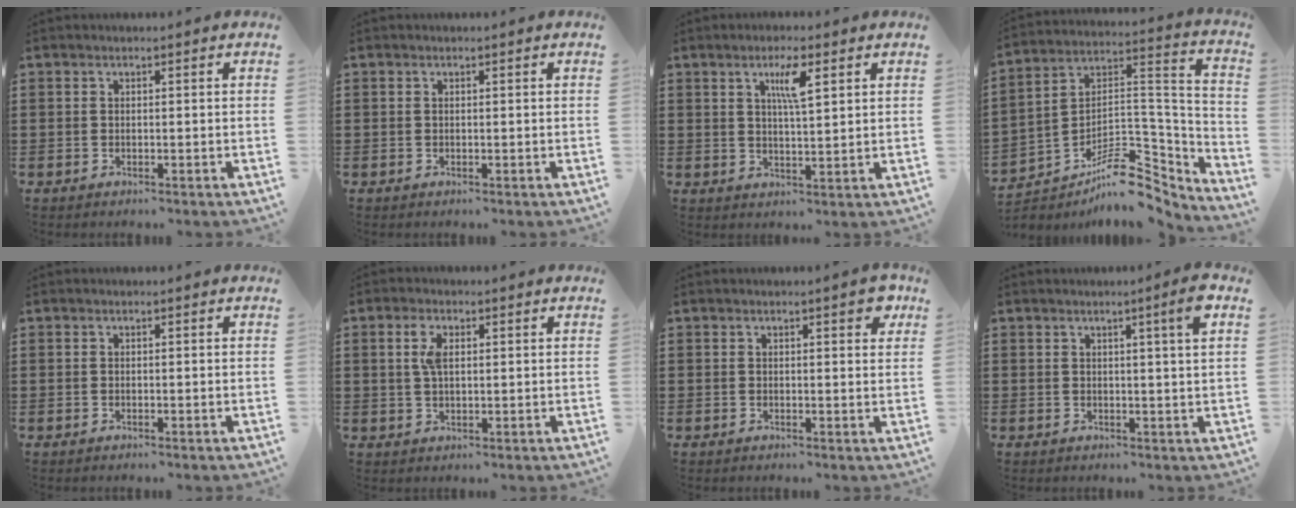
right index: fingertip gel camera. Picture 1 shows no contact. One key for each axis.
{"total": 0.0}
{"total": 4.8, "fx": 2.3, "fy": 0.9, "fz": 4.1, "tx": -0.080, "ty": 0.005, "tz": 0.035}
{"total": 10.6, "fx": -7.3, "fy": 4.9, "fz": 5.9, "tx": -0.101, "ty": 0.024, "tz": -0.135}
{"total": 0.0}
{"total": 3.6, "fx": 1.0, "fy": 1.7, "fz": 3.1, "tx": -0.067, "ty": 0.010, "tz": 0.016}
{"total": 2.5, "fx": 1.4, "fy": 0.8, "fz": 1.9, "tx": -0.016, "ty": -0.003, "tz": 0.017}
{"total": 3.7, "fx": 1.9, "fy": -0.5, "fz": 3.2, "tx": -0.046, "ty": -0.010, "tz": 0.026}